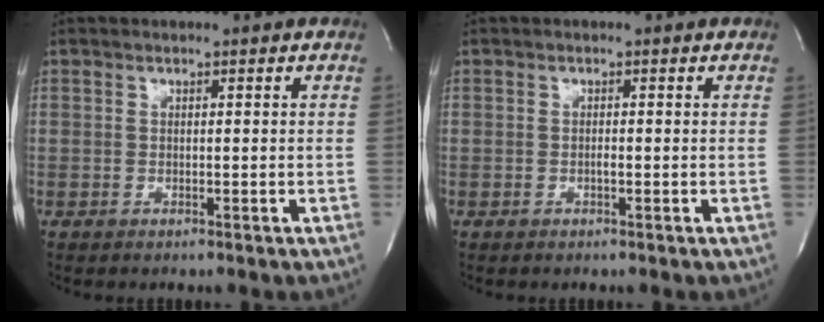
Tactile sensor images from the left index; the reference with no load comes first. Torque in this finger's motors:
{"motor_torque": [0.29, 0.10, -0.02, 0.00]}